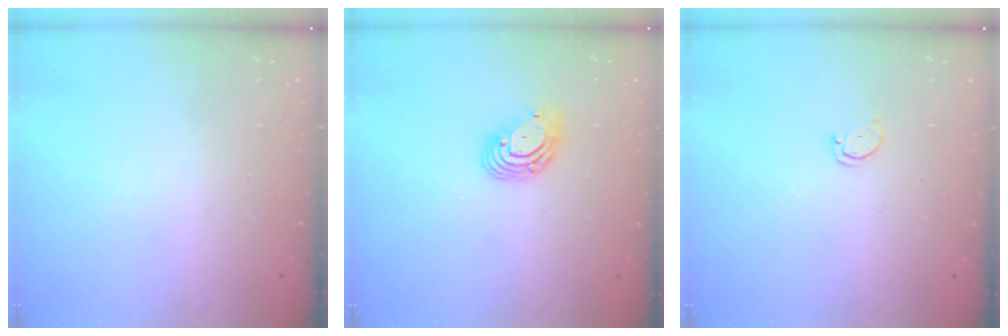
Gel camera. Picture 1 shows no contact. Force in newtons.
{"total": 7.3, "press": 7.2, "slide": 1.3}
{"total": 1.7, "press": 1.7, "slide": 0.2}